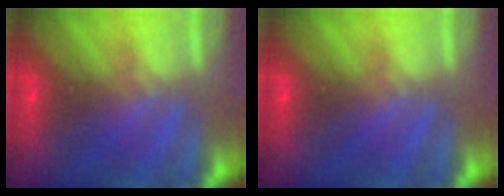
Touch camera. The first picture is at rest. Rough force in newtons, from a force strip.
{"total": 0.0}